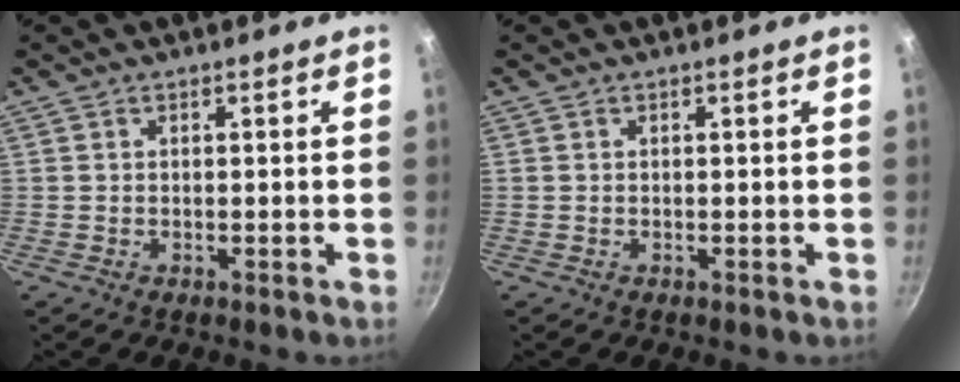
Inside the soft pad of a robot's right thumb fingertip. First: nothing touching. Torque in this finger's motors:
{"motor_torque": [-0.38, 0.40, 0.00, 0.00, 0.00]}